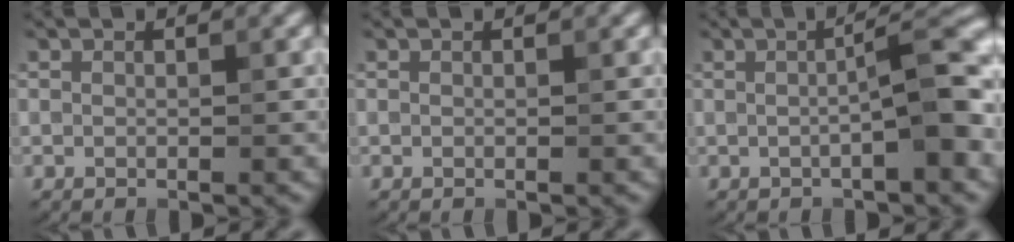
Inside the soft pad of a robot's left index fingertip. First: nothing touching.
{"total": 0.0}
{"total": 5.0, "force": [-0.3, 0.8, 4.9], "torque": [-0.068, 0.017, -0.009]}